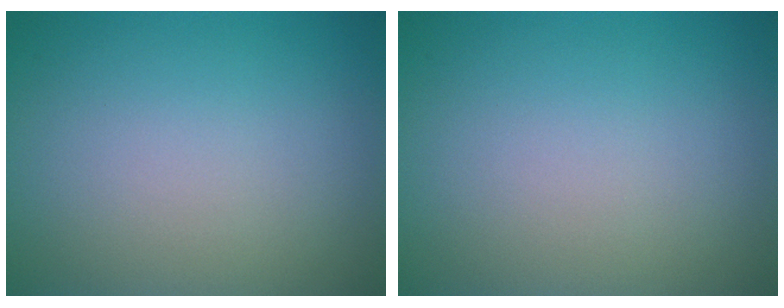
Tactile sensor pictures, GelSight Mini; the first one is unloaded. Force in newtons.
{"total": 0.0}